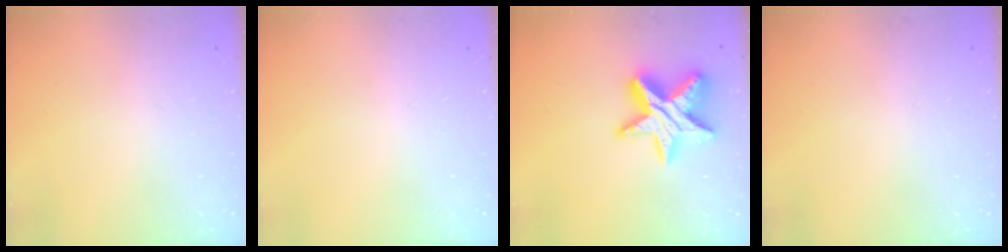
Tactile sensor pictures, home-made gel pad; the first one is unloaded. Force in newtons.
{"total": 0.0}
{"total": 17.3, "press": 17.2, "slide": 1.1}
{"total": 0.0}